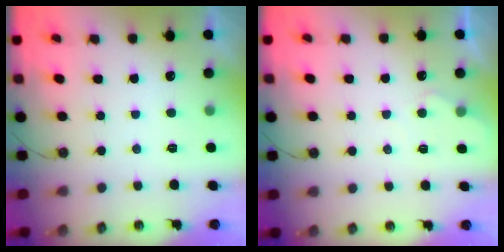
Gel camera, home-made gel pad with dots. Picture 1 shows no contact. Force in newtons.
{"total": 3.8, "press": 3.7, "slide": 0.5}